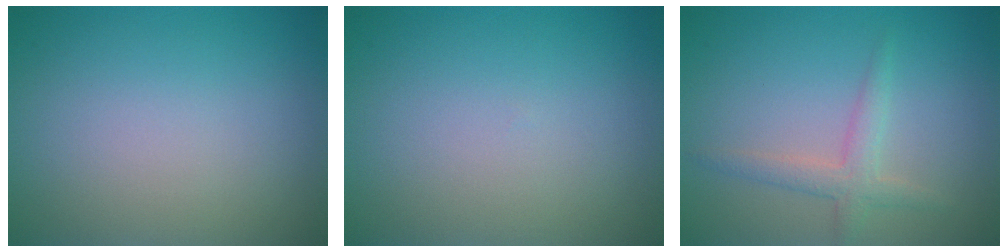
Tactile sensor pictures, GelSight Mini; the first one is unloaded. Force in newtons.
{"total": 0.0}
{"total": 2.2, "press": 2.2, "slide": 0.0}